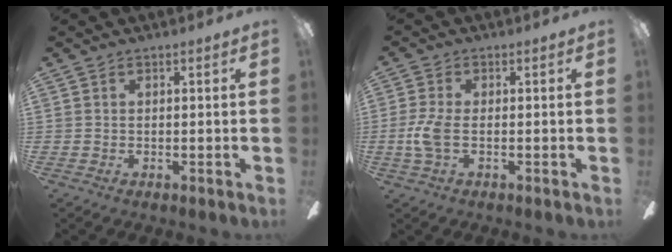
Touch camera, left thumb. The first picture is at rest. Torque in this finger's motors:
{"motor_torque": [-0.07, 0.11, 0.05, -0.03, 0.02]}